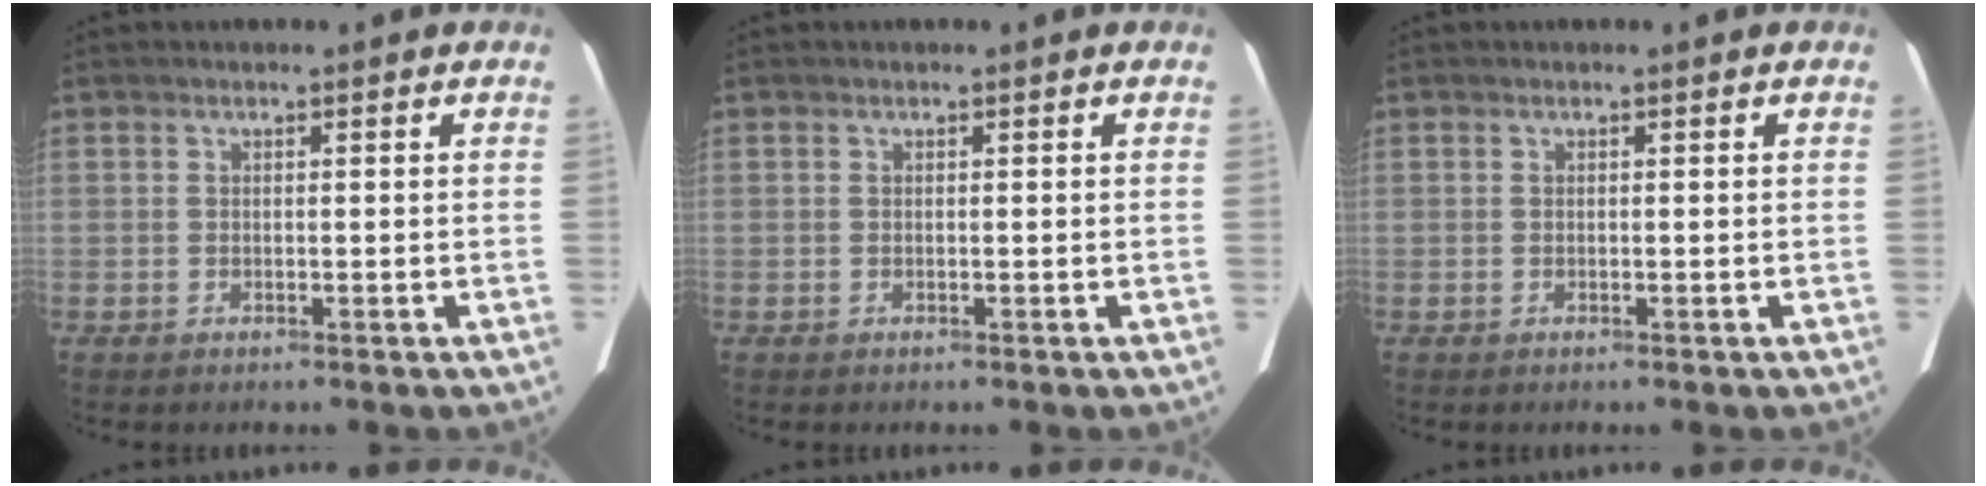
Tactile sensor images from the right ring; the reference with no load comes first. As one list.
[{"total": 0.0}, {"total": 0.0}]